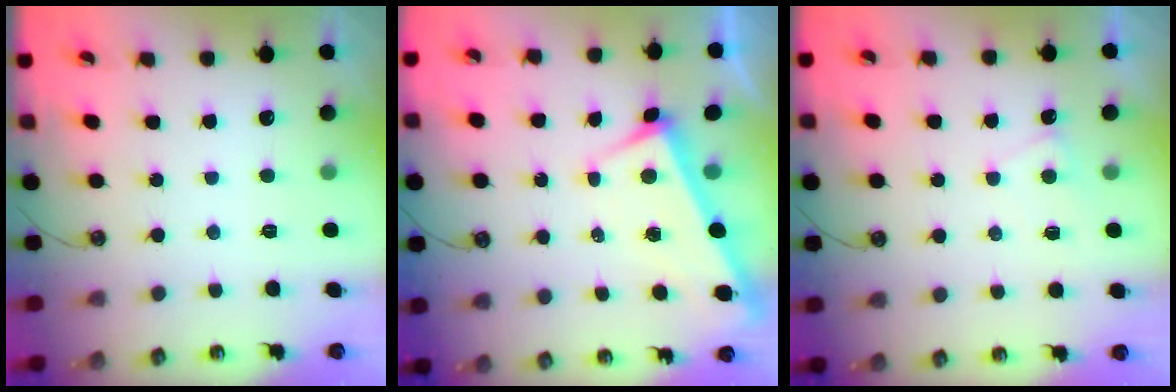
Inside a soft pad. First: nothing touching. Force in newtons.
{"total": 3.4, "press": 3.4, "slide": 0.3}
{"total": 1.0, "press": 0.9, "slide": 0.4}